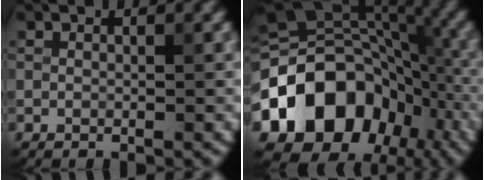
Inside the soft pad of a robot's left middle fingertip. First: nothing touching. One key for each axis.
{"total": 14.4, "fx": -5.7, "fy": 10.7, "fz": 7.8, "tx": -0.140, "ty": 0.006, "tz": -0.111}